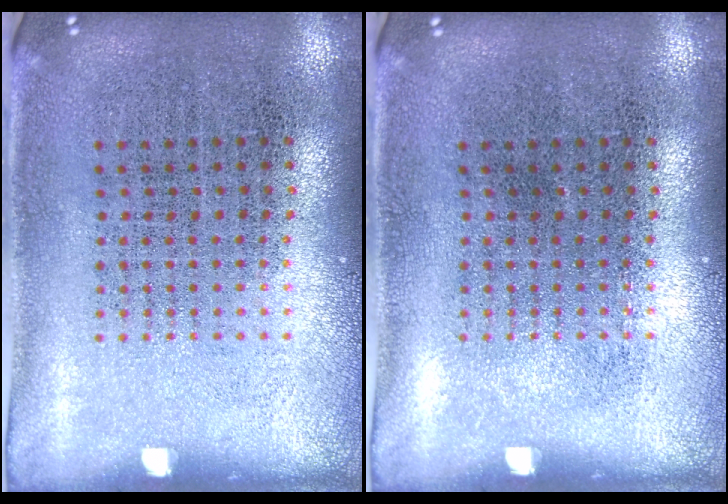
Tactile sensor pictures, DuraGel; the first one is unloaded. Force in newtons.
{"total": 0.0}